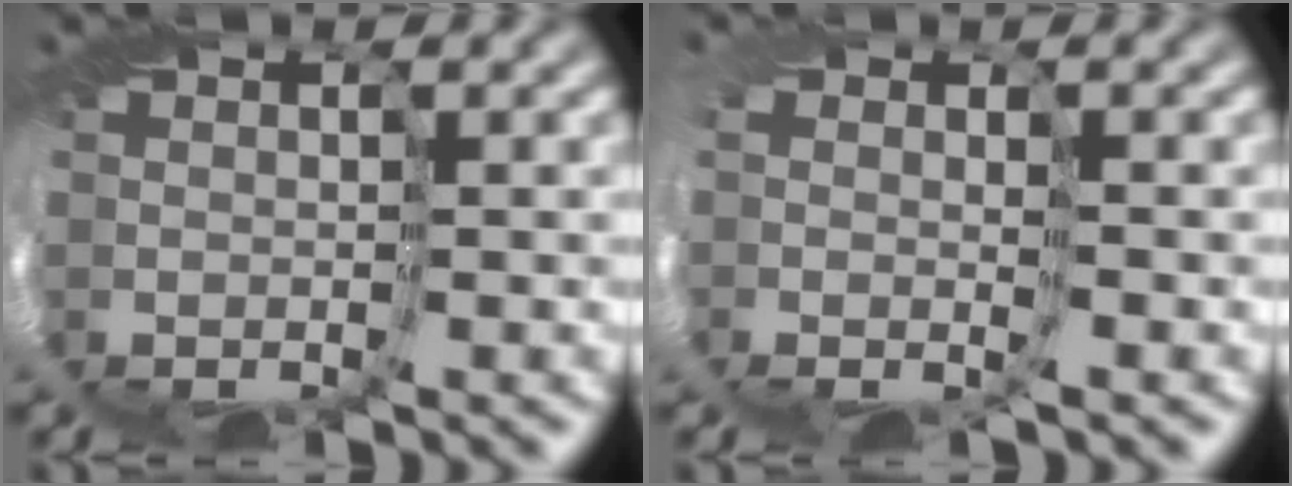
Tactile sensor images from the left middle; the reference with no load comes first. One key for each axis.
{"total": 2.1, "fx": -0.2, "fy": 1.2, "fz": 1.7, "tx": -0.040, "ty": -0.010, "tz": -0.001}